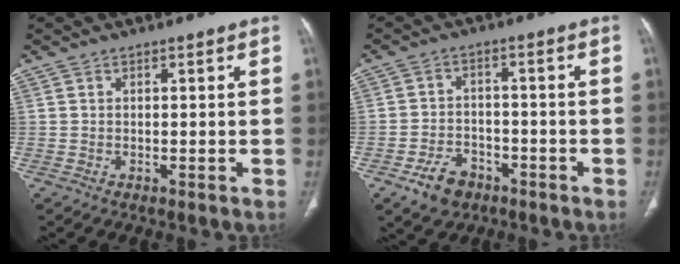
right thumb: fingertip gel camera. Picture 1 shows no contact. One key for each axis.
{"total": 6.8, "fx": -4.0, "fy": 4.7, "fz": 3.0, "tx": -0.040, "ty": 0.023, "tz": -0.062}